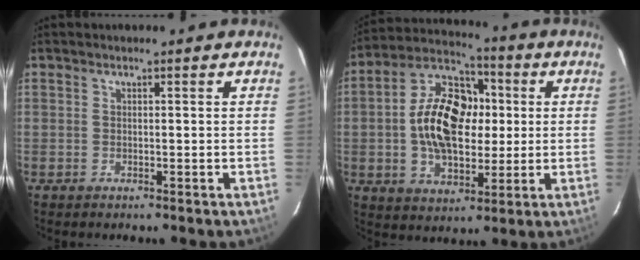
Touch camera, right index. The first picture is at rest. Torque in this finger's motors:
{"motor_torque": [2.14, 0.00, 1.01, 0.21]}